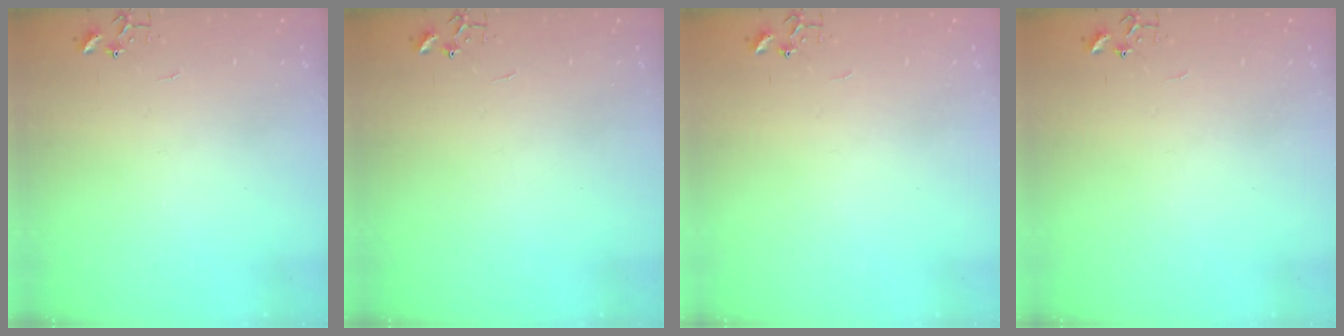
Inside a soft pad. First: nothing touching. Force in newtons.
{"total": 0.0}
{"total": 0.0}
{"total": 0.0}